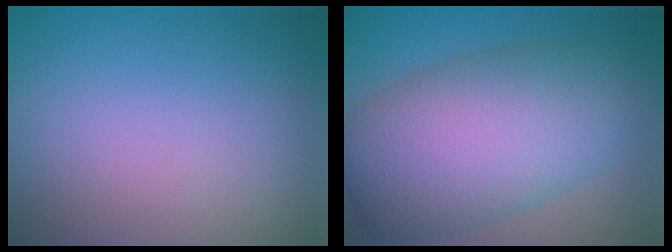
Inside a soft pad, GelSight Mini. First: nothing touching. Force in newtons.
{"total": 10.4, "press": 10.4, "slide": 0.4}